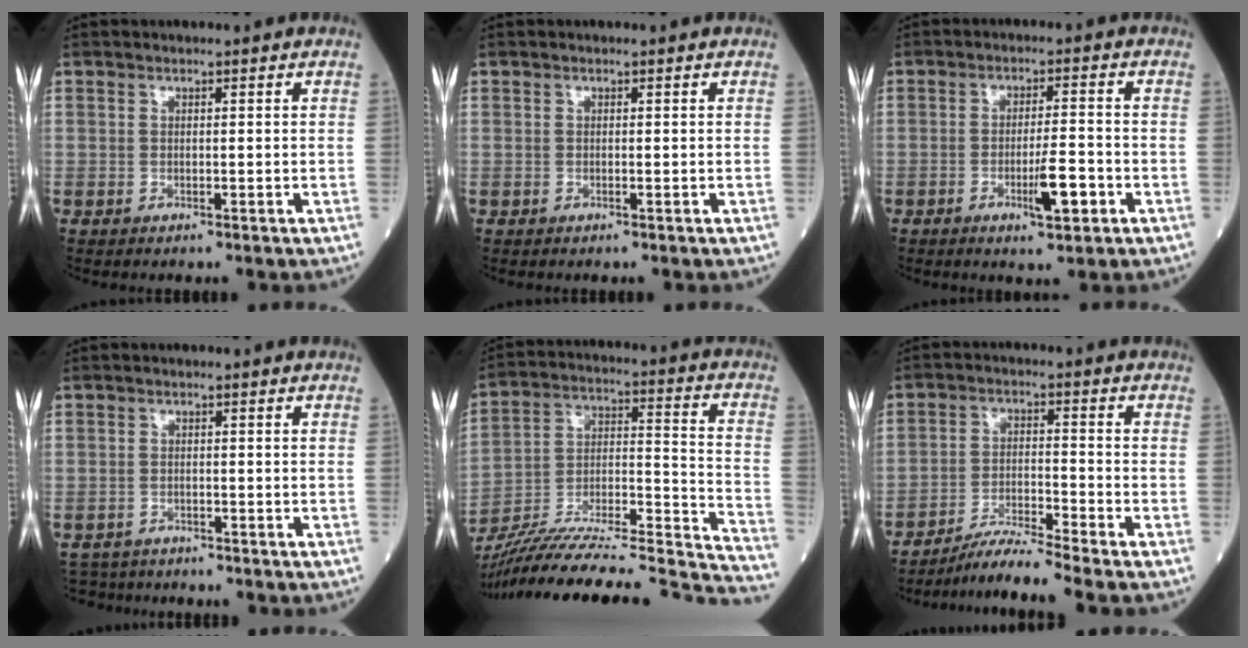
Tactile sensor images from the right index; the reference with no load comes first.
{"total": 0.0}
{"total": 5.5, "force": [-2.2, 0.7, 5.1], "torque": [-0.086, -0.003, -0.033]}
{"total": 3.5, "force": [-3.2, 1.1, -0.8], "torque": [0.012, -0.005, -0.054]}
{"total": 34.2, "force": [-31.5, 1.9, 13.2], "torque": [-0.158, -0.020, -0.459]}
{"total": 6.7, "force": [-5.9, -1.9, 2.3], "torque": [-0.048, -0.021, -0.109]}